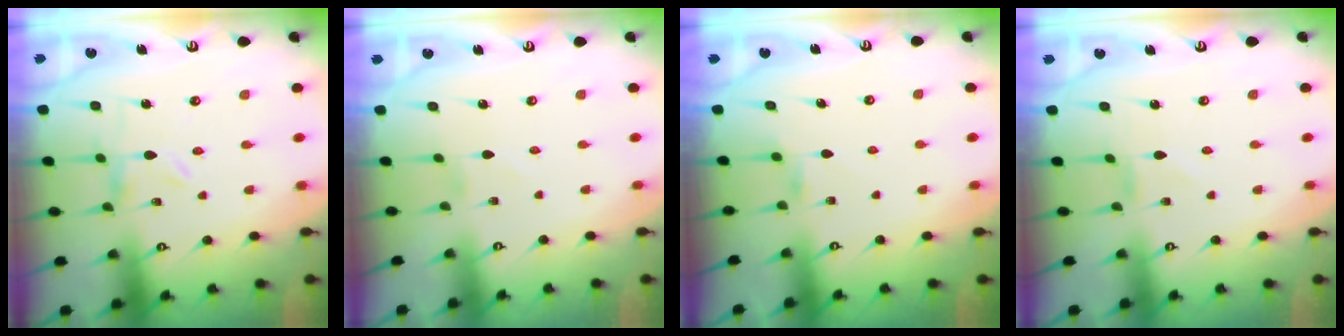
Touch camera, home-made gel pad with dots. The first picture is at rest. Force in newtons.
{"total": 1.4, "press": 1.4, "slide": 0.2}
{"total": 2.7, "press": 2.7, "slide": 0.5}
{"total": 0.7, "press": 0.6, "slide": 0.3}